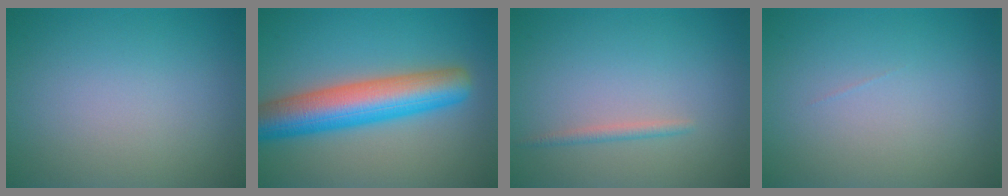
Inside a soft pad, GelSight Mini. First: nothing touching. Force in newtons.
{"total": 8.4, "press": 8.4, "slide": 0.3}
{"total": 1.0, "press": 1.0, "slide": 0.0}
{"total": 0.0}